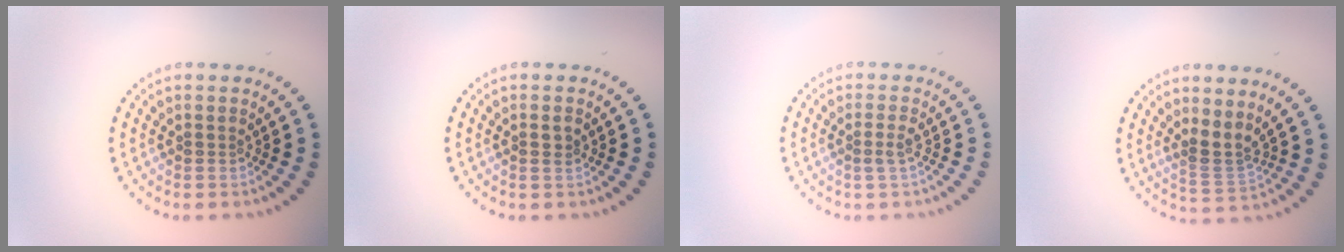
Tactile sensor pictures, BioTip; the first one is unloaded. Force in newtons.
{"total": 1.0, "press": 1.0, "slide": 0.1}
{"total": 1.2, "press": 1.0, "slide": 0.7}
{"total": 2.7, "press": 2.1, "slide": 1.7}